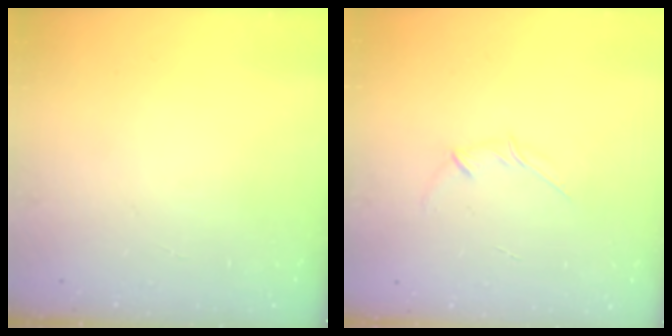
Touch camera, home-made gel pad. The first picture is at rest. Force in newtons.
{"total": 2.7, "press": 2.6, "slide": 0.7}